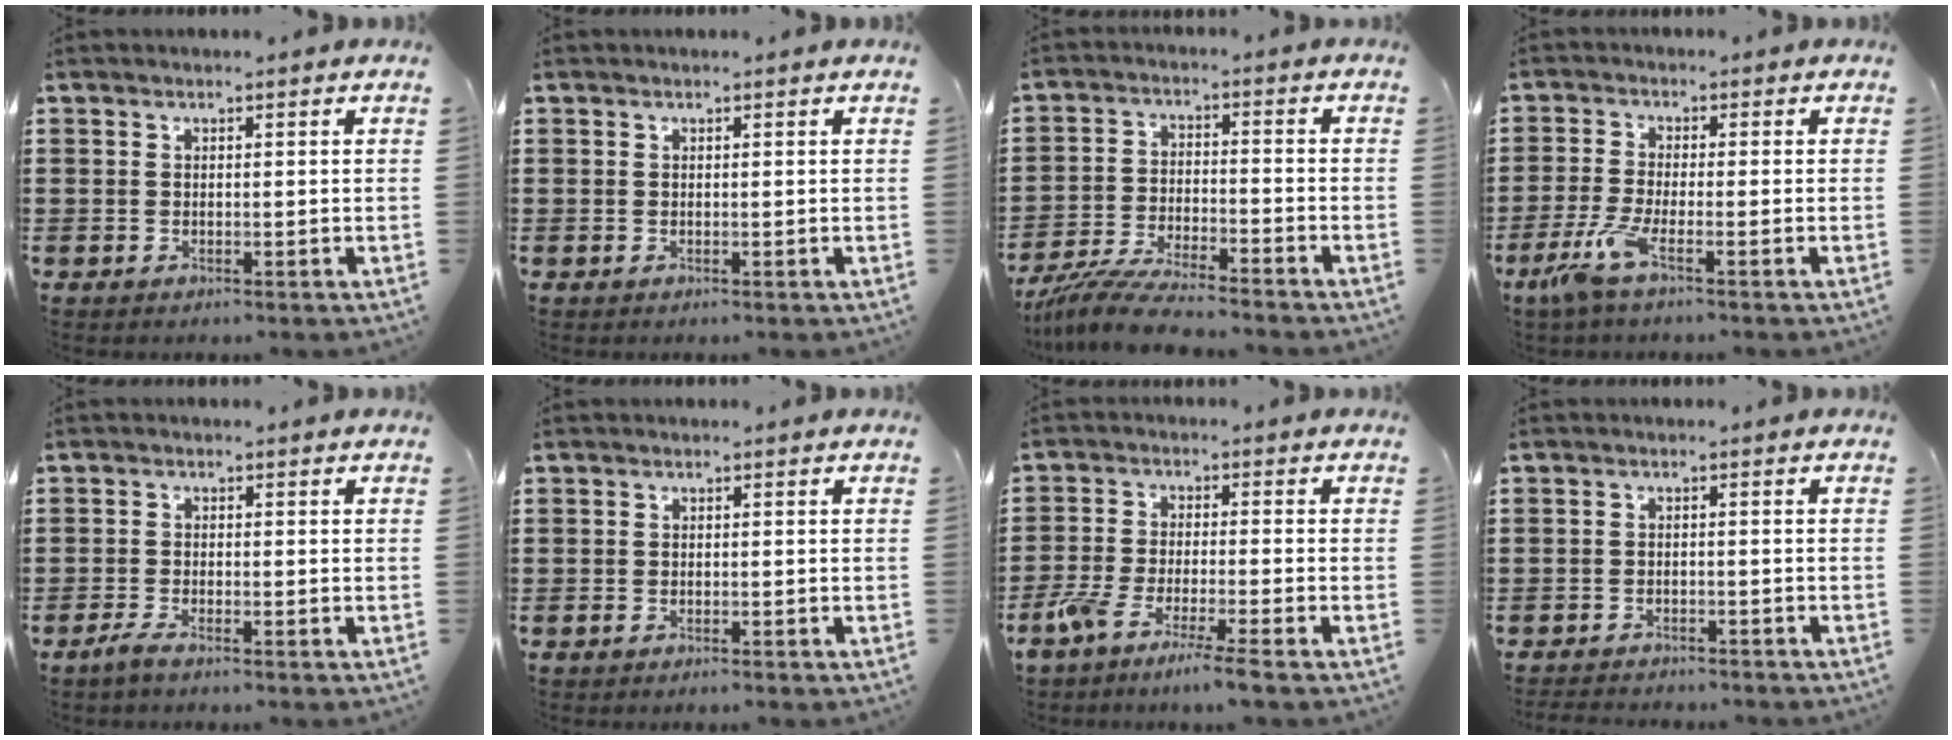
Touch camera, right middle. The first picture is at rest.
{"total": 0.0}
{"total": 7.4, "force": [-6.9, 0.4, 2.6], "torque": [-0.059, 0.000, -0.135]}
{"total": 4.6, "force": [-2.6, 0.5, 3.8], "torque": [-0.100, -0.016, -0.055]}
{"total": 1.9, "force": [-1.6, 0.1, 1.1], "torque": [-0.026, 0.002, -0.032]}
{"total": 0.6, "force": [-0.5, 0.1, 0.2], "torque": [-0.007, -0.002, -0.010]}
{"total": 5.4, "force": [-4.5, -0.6, 2.8], "torque": [-0.073, -0.024, -0.092]}
{"total": 2.2, "force": [-2.2, 0.1, -0.1], "torque": [-0.004, -0.001, -0.048]}